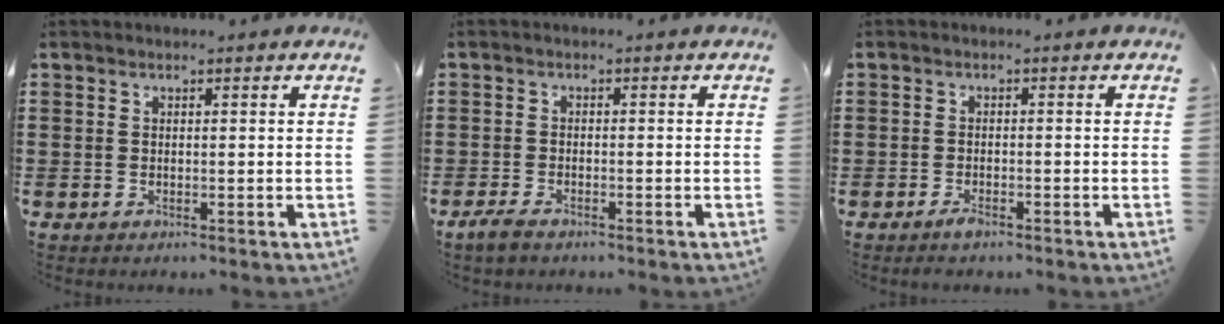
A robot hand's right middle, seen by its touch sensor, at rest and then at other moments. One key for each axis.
{"total": 1.9, "fx": -1.5, "fy": 0.6, "fz": 1.0, "tx": -0.028, "ty": 0.000, "tz": -0.031}
{"total": 1.6, "fx": -1.2, "fy": 0.5, "fz": 0.8, "tx": -0.016, "ty": -0.002, "tz": -0.023}